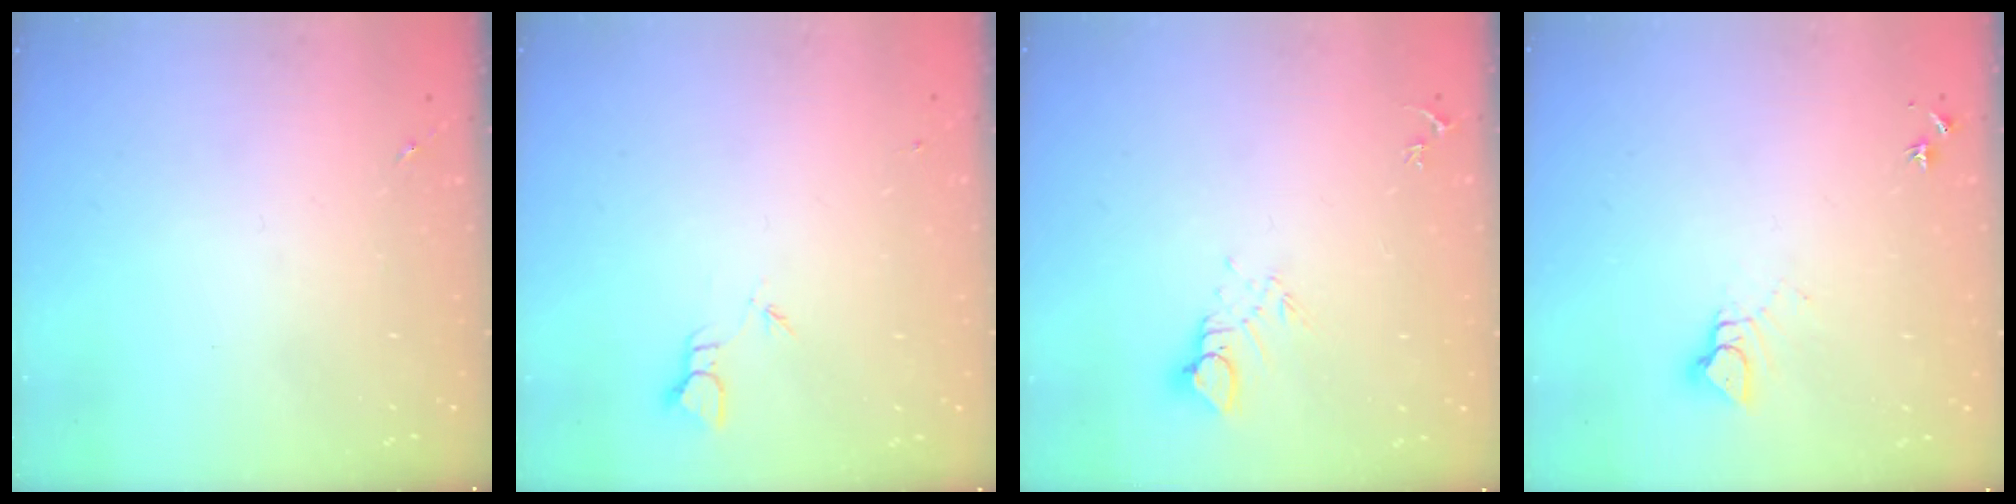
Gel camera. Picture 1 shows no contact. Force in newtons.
{"total": 1.8, "press": 1.8, "slide": 0.0}
{"total": 6.7, "press": 6.7, "slide": 0.4}
{"total": 4.7, "press": 4.7, "slide": 0.3}